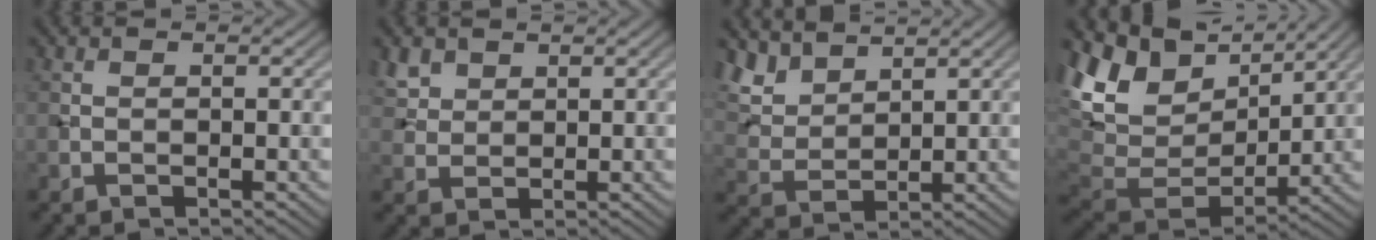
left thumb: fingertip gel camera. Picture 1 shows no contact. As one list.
[{"total": 3.2, "force": [2.1, 2.1, 1.2], "torque": [-0.038, 0.004, 0.048]}, {"total": 6.1, "force": [4.9, 2.7, 2.5], "torque": [-0.075, 0.005, 0.107]}, {"total": 12.9, "force": [6.3, 7.9, 8.1], "torque": [-0.209, 0.019, 0.118]}]